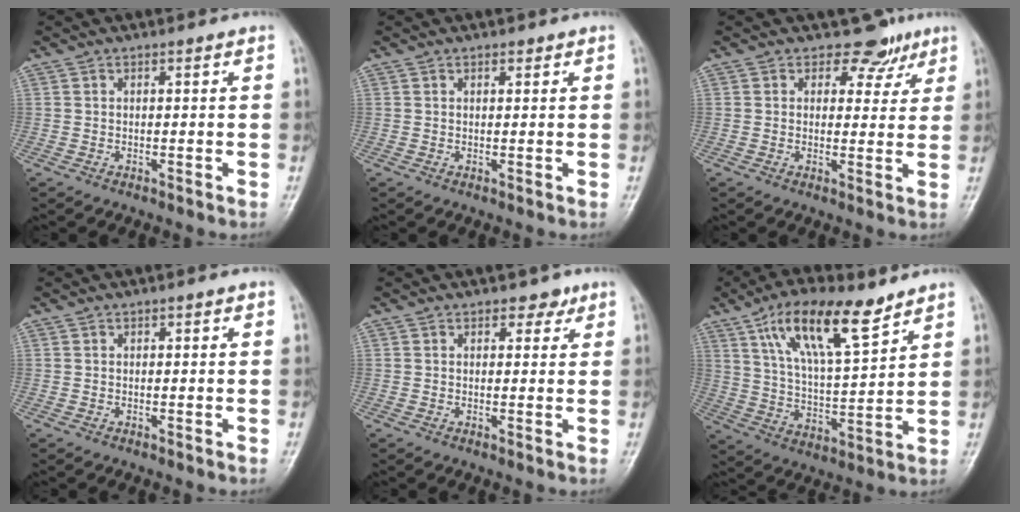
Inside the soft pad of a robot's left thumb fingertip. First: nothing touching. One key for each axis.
{"total": 0.6, "fx": 0.5, "fy": 0.3, "fz": 0.0, "tx": 0.002, "ty": -0.005, "tz": 0.004}
{"total": 4.8, "fx": 3.5, "fy": 3.2, "fz": 0.3, "tx": 0.025, "ty": -0.021, "tz": 0.038}
{"total": 0.7, "fx": 0.2, "fy": 0.4, "fz": 0.6, "tx": -0.005, "ty": 0.001, "tz": 0.002}
{"total": 2.0, "fx": 1.4, "fy": 1.4, "fz": 0.5, "tx": 0.010, "ty": -0.007, "tz": 0.013}
{"total": 15.8, "fx": 9.5, "fy": 5.2, "fz": 11.5, "tx": -0.180, "ty": -0.039, "tz": 0.173}